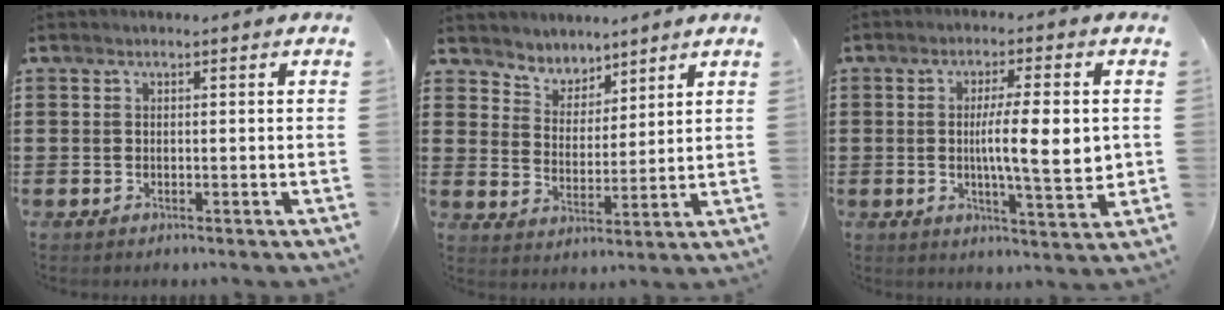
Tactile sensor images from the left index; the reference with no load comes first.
{"total": 4.4, "force": [3.9, 1.9, -0.7], "torque": [-0.012, -0.015, 0.070]}
{"total": 9.8, "force": [0.3, 2.0, 9.6], "torque": [-0.153, 0.000, 0.001]}